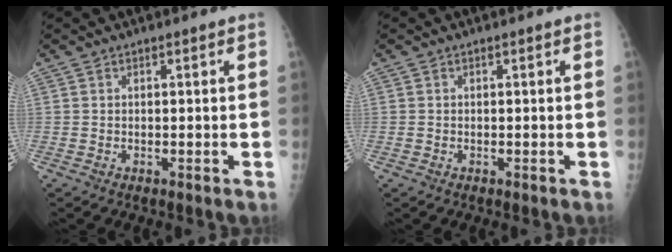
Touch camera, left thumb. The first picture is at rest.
{"total": 0.5, "force": [-0.3, 0.4, 0.0], "torque": [-0.002, 0.002, -0.004]}